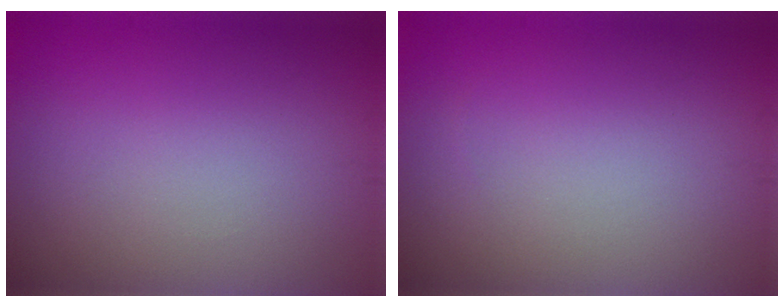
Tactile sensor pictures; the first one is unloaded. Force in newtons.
{"total": 0.0}